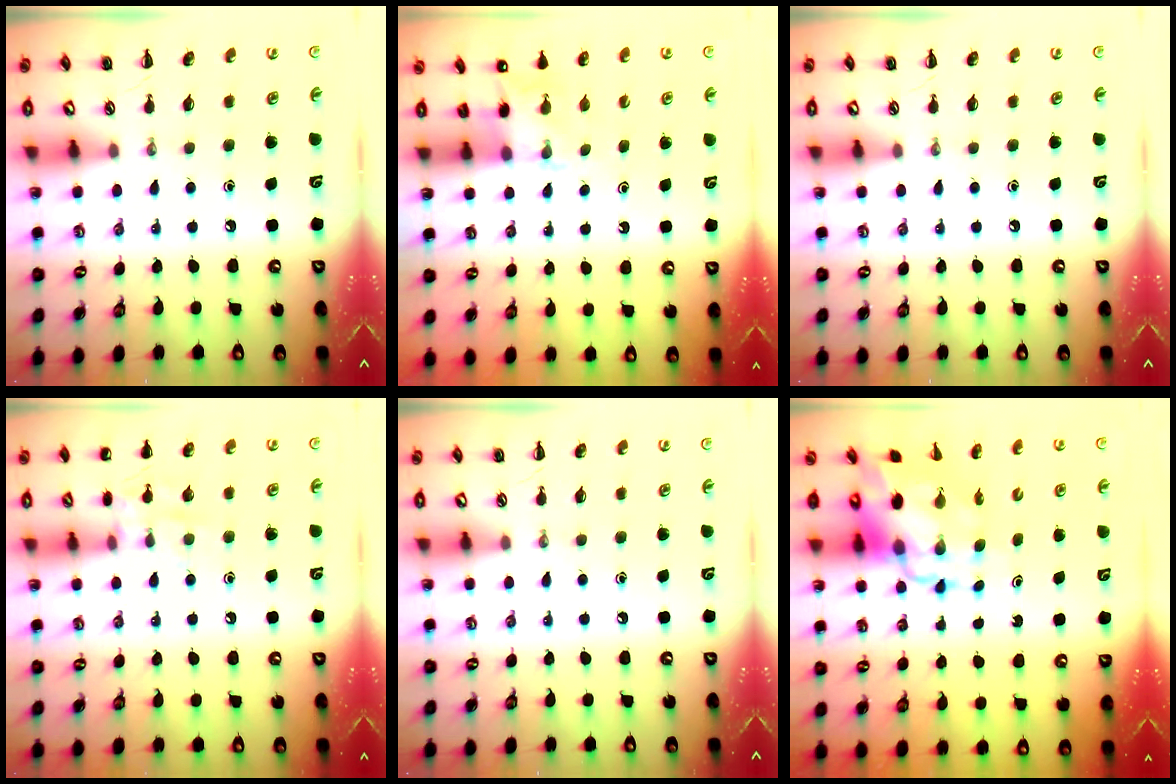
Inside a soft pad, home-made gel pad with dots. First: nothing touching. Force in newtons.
{"total": 4.3, "press": 4.1, "slide": 1.2}
{"total": 0.0}
{"total": 8.5, "press": 8.4, "slide": 1.2}
{"total": 0.0}
{"total": 9.8, "press": 9.5, "slide": 2.5}